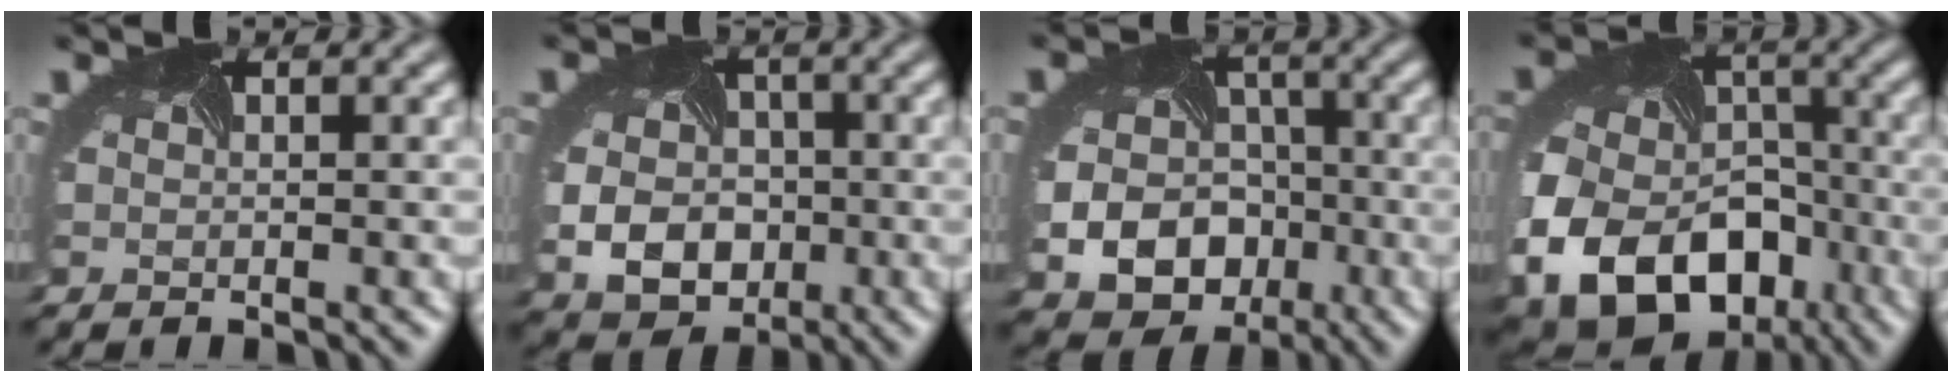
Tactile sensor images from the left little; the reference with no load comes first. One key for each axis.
{"total": 7.4, "fx": -1.7, "fy": 5.9, "fz": 4.2, "tx": -0.066, "ty": -0.024, "tz": -0.026}
{"total": 11.1, "fx": -4.1, "fy": 9.1, "fz": 4.8, "tx": -0.069, "ty": -0.047, "tz": -0.069}
{"total": 16.2, "fx": -7.7, "fy": 11.9, "fz": 7.9, "tx": -0.163, "ty": -0.054, "tz": -0.105}